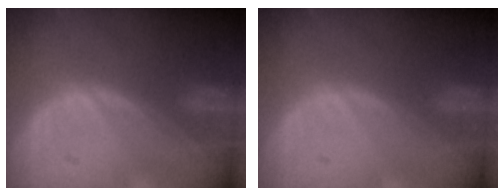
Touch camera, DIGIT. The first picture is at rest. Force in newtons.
{"total": 0.0}